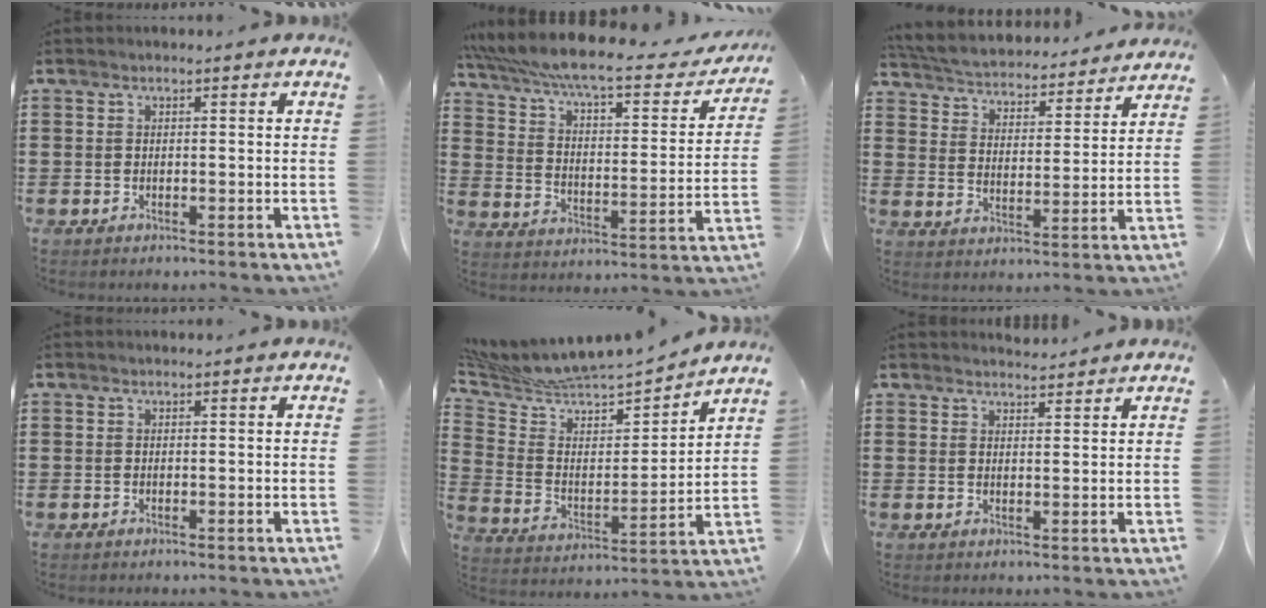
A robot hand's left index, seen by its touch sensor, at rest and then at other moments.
{"total": 7.8, "force": [6.5, 0.6, 4.2], "torque": [-0.108, -0.045, 0.107]}
{"total": 3.9, "force": [3.9, 0.1, 0.1], "torque": [-0.027, -0.034, 0.060]}
{"total": 0.0}
{"total": 6.6, "force": [6.3, 1.5, 1.3], "torque": [-0.064, -0.056, 0.103]}
{"total": 2.3, "force": [2.3, 0.1, 0.2], "torque": [-0.001, -0.008, 0.042]}